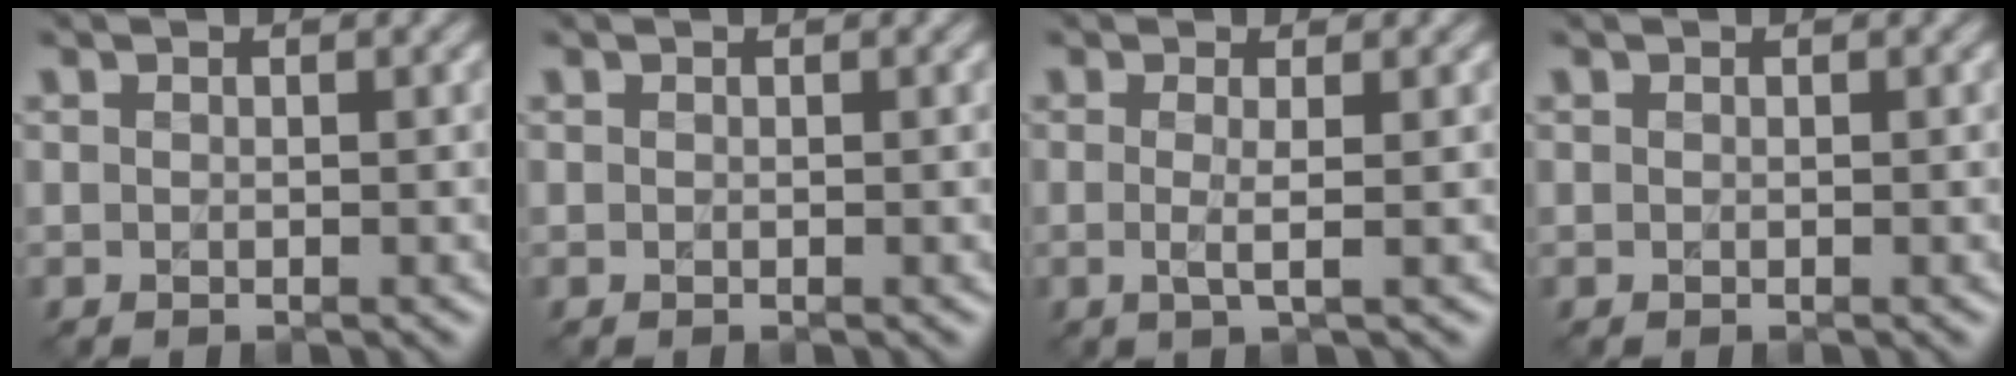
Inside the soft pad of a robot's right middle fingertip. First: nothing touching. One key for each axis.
{"total": 0.0}
{"total": 1.9, "fx": -0.1, "fy": 0.4, "fz": 1.9, "tx": -0.035, "ty": -0.005, "tz": -0.007}
{"total": 0.0}